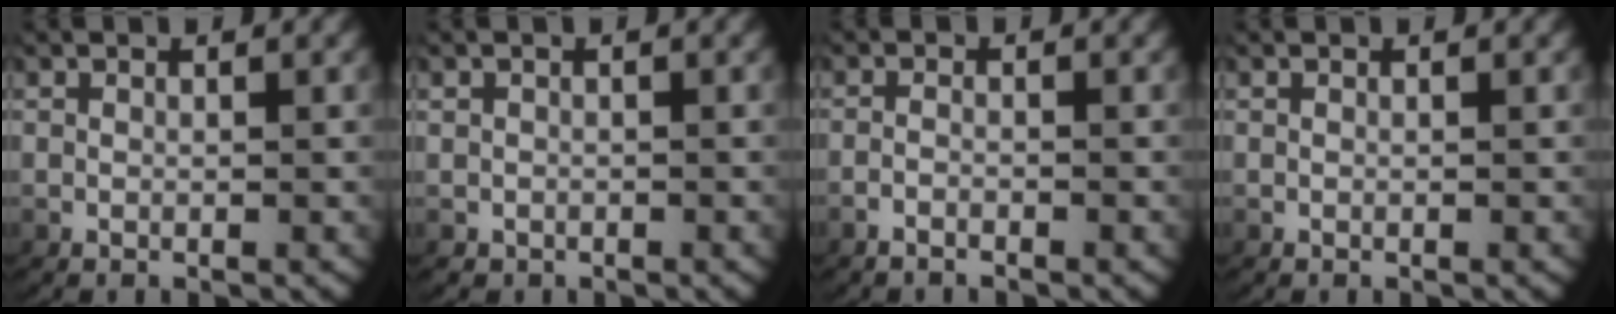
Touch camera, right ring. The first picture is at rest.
{"total": 1.5, "force": [-0.6, 1.3, -0.1], "torque": [-0.005, -0.008, -0.006]}
{"total": 1.3, "force": [-1.1, 0.4, 0.5], "torque": [-0.017, -0.006, -0.021]}
{"total": 0.0}